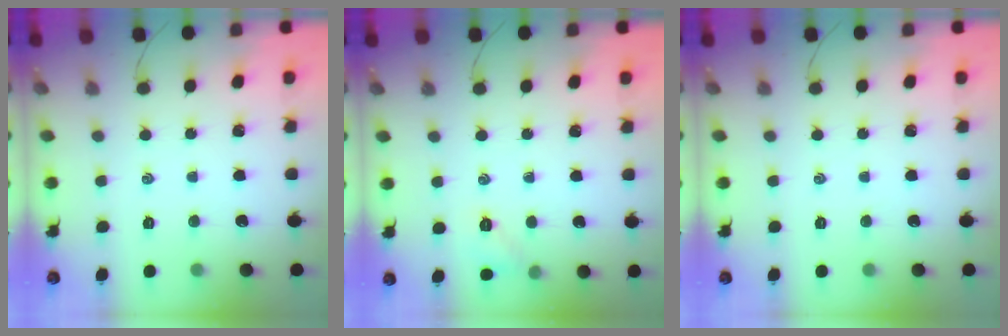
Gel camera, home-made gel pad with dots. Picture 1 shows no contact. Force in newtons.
{"total": 5.0, "press": 4.7, "slide": 1.6}
{"total": 0.0}